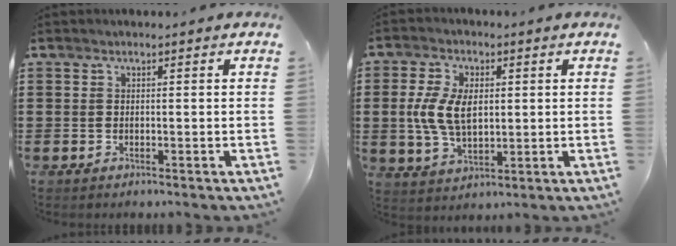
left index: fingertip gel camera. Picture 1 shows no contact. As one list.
[{"total": 7.8, "force": [0.7, 4.6, 6.3], "torque": [-0.146, 0.009, 0.008]}]